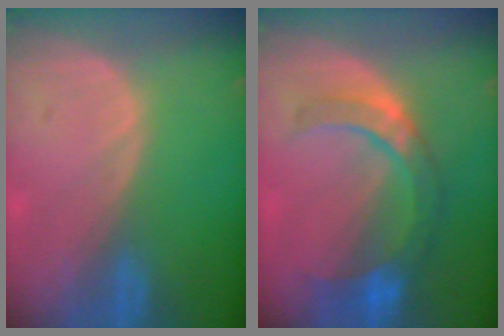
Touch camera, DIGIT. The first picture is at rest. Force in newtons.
{"total": 8.6, "press": 7.7, "slide": 3.7}